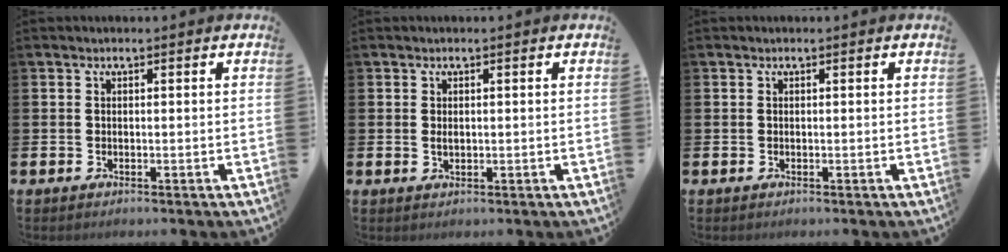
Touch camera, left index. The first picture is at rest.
{"total": 0.9, "force": [0.2, 0.5, 0.7], "torque": [0.001, -0.001, -0.001]}
{"total": 0.0}